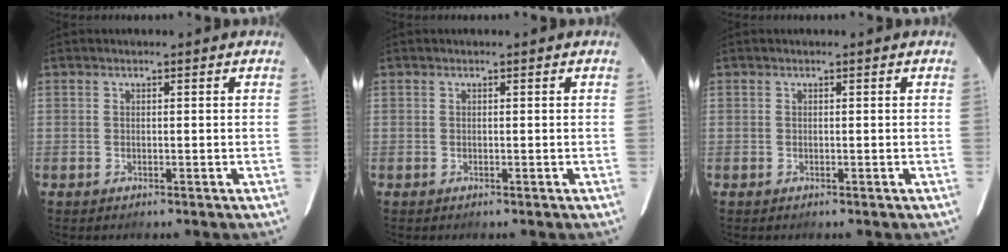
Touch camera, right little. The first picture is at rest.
{"total": 0.0}
{"total": 0.0}